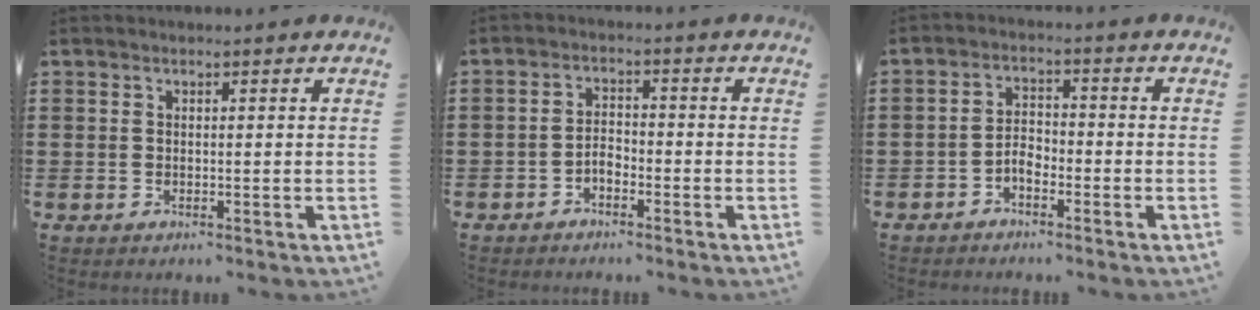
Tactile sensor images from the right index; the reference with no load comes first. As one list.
[{"total": 2.3, "force": [-1.6, 1.1, 1.1], "torque": [-0.026, 0.008, -0.034]}, {"total": 2.9, "force": [-1.9, 1.5, 1.6], "torque": [-0.040, 0.005, -0.040]}]